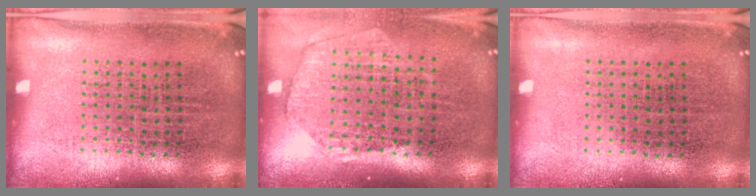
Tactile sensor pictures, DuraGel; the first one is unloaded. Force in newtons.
{"total": 1.8, "press": 1.7, "slide": 0.8}
{"total": 0.0}